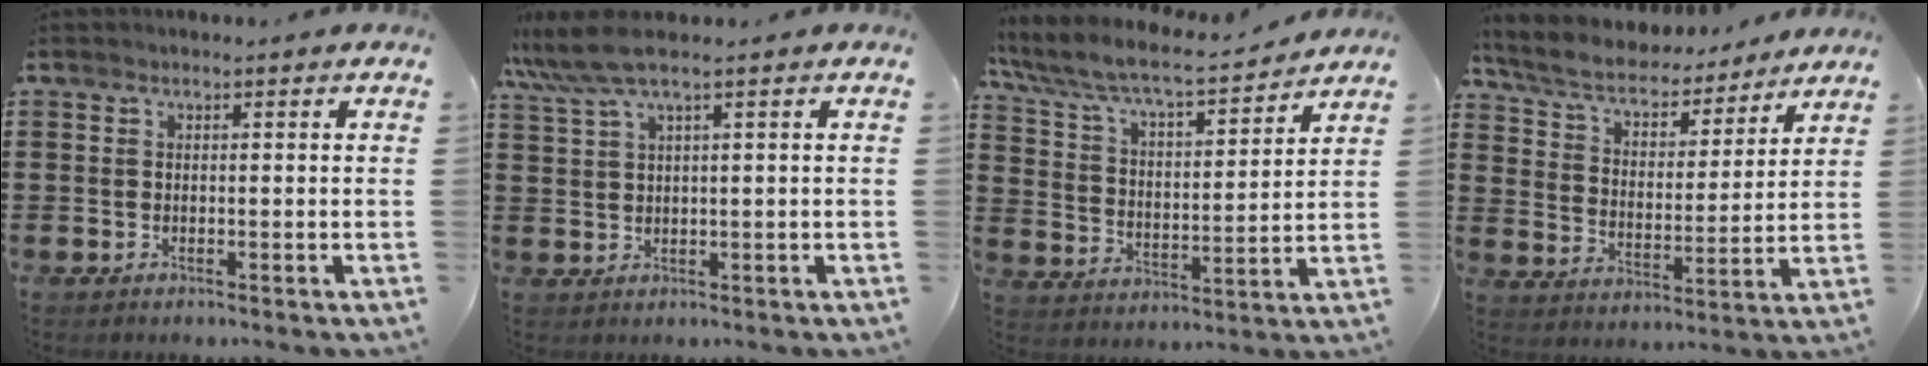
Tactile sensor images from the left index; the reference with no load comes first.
{"total": 6.3, "force": [4.7, 0.4, 4.1], "torque": [-0.103, -0.012, 0.081]}
{"total": 7.0, "force": [6.2, 0.8, 3.0], "torque": [-0.087, -0.040, 0.100]}
{"total": 6.2, "force": [5.5, 1.6, 2.4], "torque": [-0.072, -0.034, 0.091]}